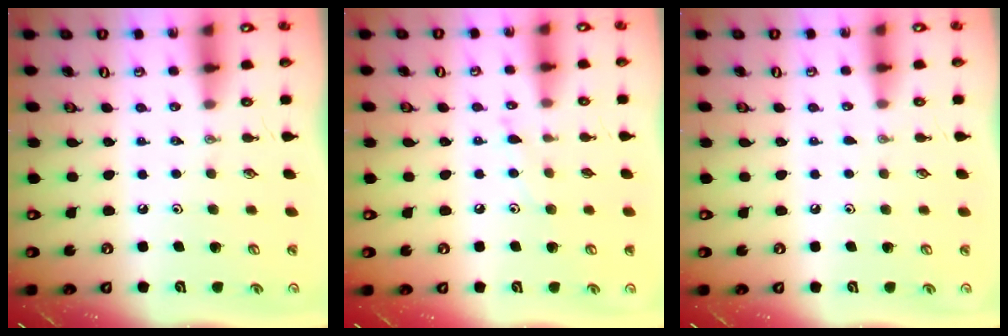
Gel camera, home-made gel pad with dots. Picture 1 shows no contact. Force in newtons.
{"total": 6.3, "press": 6.3, "slide": 0.7}
{"total": 2.8, "press": 2.8, "slide": 0.3}